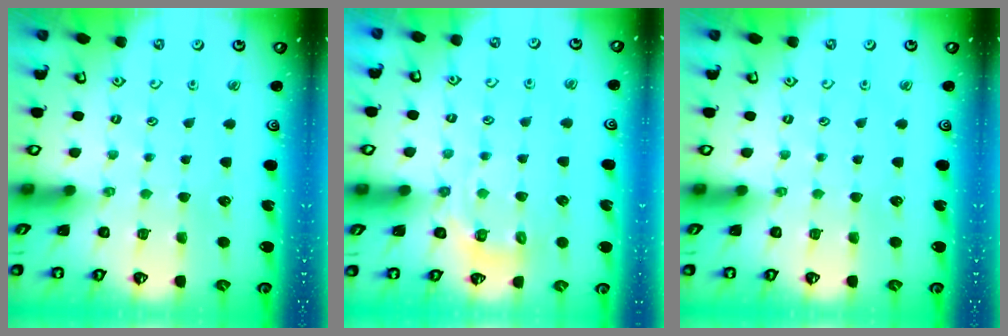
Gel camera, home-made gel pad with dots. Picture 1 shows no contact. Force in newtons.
{"total": 8.6, "press": 8.5, "slide": 1.4}
{"total": 0.0}